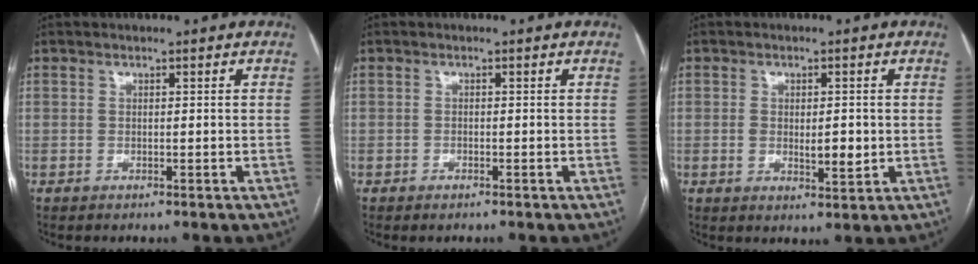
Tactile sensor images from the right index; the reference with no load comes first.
{"total": 0.7, "force": [-0.5, 0.2, 0.4], "torque": [-0.011, -0.002, -0.004]}
{"total": 4.5, "force": [-0.3, 1.8, 4.1], "torque": [-0.065, -0.006, 0.001]}